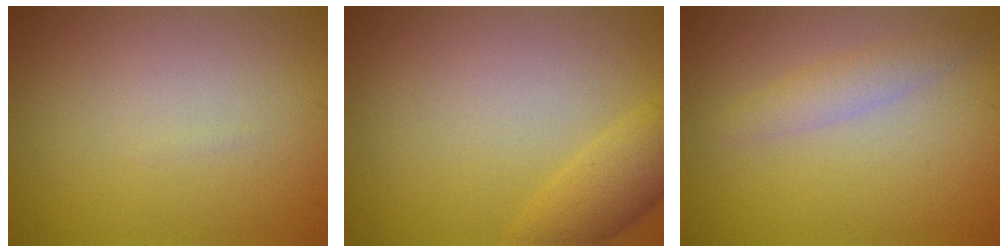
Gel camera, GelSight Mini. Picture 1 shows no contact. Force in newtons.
{"total": 3.0, "press": 3.0, "slide": 0.1}
{"total": 1.9, "press": 1.9, "slide": 0.1}